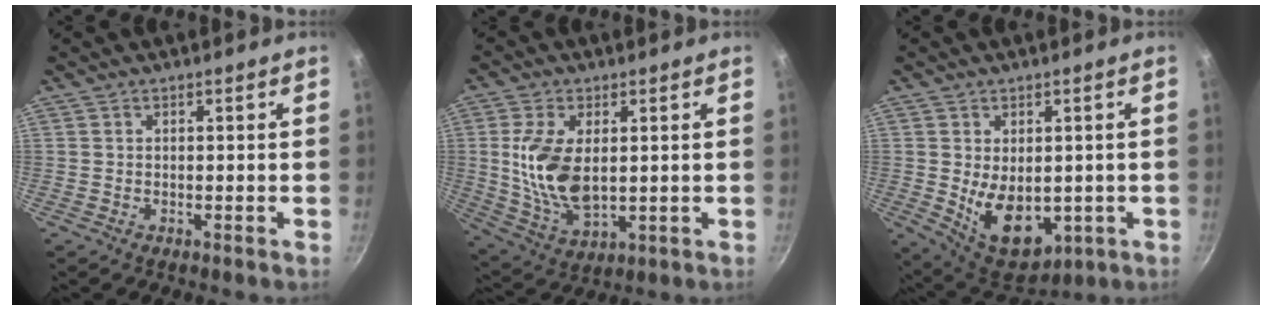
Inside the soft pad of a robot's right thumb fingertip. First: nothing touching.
{"total": 12.8, "force": [1.3, 6.9, 10.7], "torque": [-0.209, -0.014, 0.039]}
{"total": 11.7, "force": [-1.6, 7.3, 9.0], "torque": [-0.118, -0.014, 0.004]}